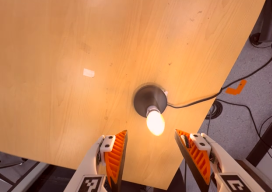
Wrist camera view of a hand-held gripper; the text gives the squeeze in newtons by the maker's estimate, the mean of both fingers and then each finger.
{"total": 0.0}